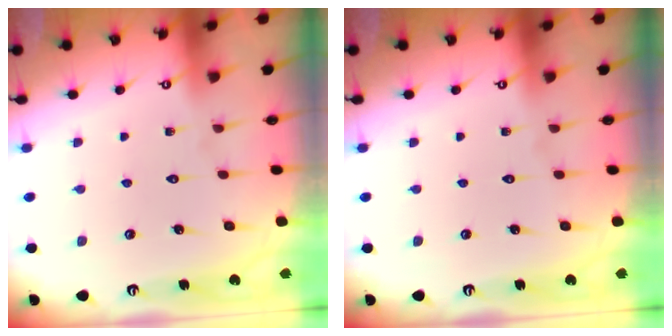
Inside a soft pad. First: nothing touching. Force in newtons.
{"total": 0.0}